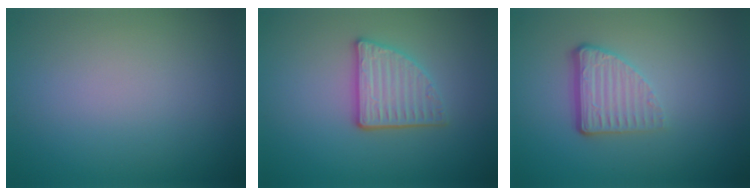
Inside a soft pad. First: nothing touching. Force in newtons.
{"total": 3.5, "press": 3.0, "slide": 1.7}
{"total": 3.7, "press": 2.4, "slide": 2.8}